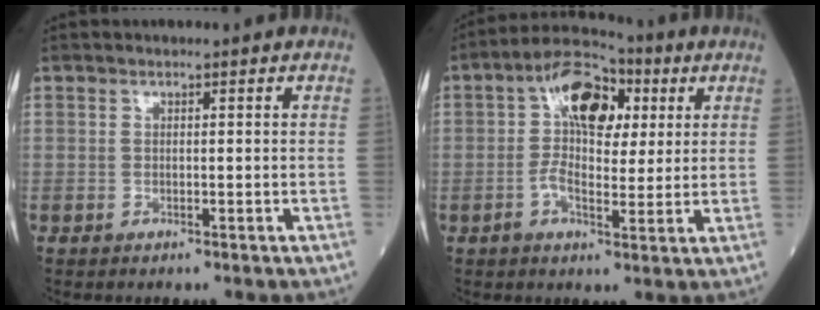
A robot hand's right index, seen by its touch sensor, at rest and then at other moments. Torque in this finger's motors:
{"motor_torque": [0.47, -0.20, 0.21, 0.04]}